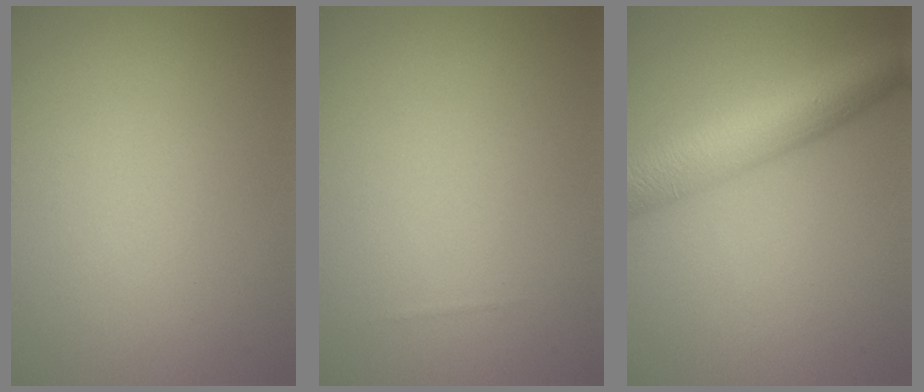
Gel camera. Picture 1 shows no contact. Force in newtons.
{"total": 0.0}
{"total": 7.2, "press": 7.2, "slide": 0.3}